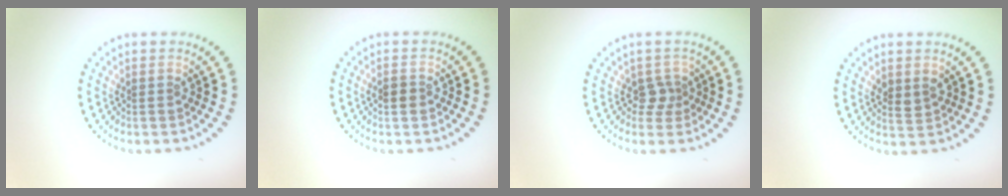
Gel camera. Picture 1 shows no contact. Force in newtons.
{"total": 1.3, "press": 1.2, "slide": 0.4}
{"total": 1.8, "press": 1.3, "slide": 1.3}
{"total": 1.6, "press": 1.6, "slide": 0.5}